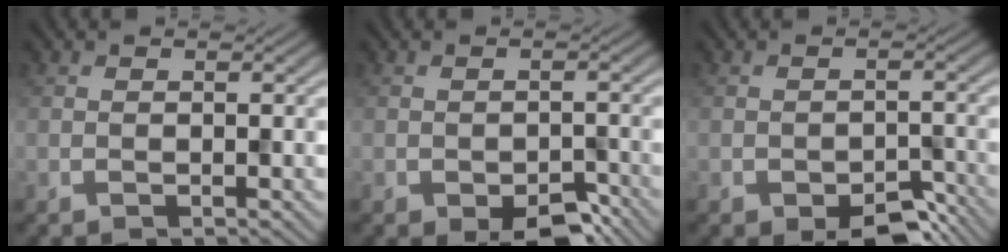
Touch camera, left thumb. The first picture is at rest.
{"total": 4.5, "force": [-2.9, 2.0, 2.8], "torque": [-0.039, -0.005, -0.038]}
{"total": 5.1, "force": [-3.4, 2.3, 3.1], "torque": [-0.043, -0.003, -0.045]}